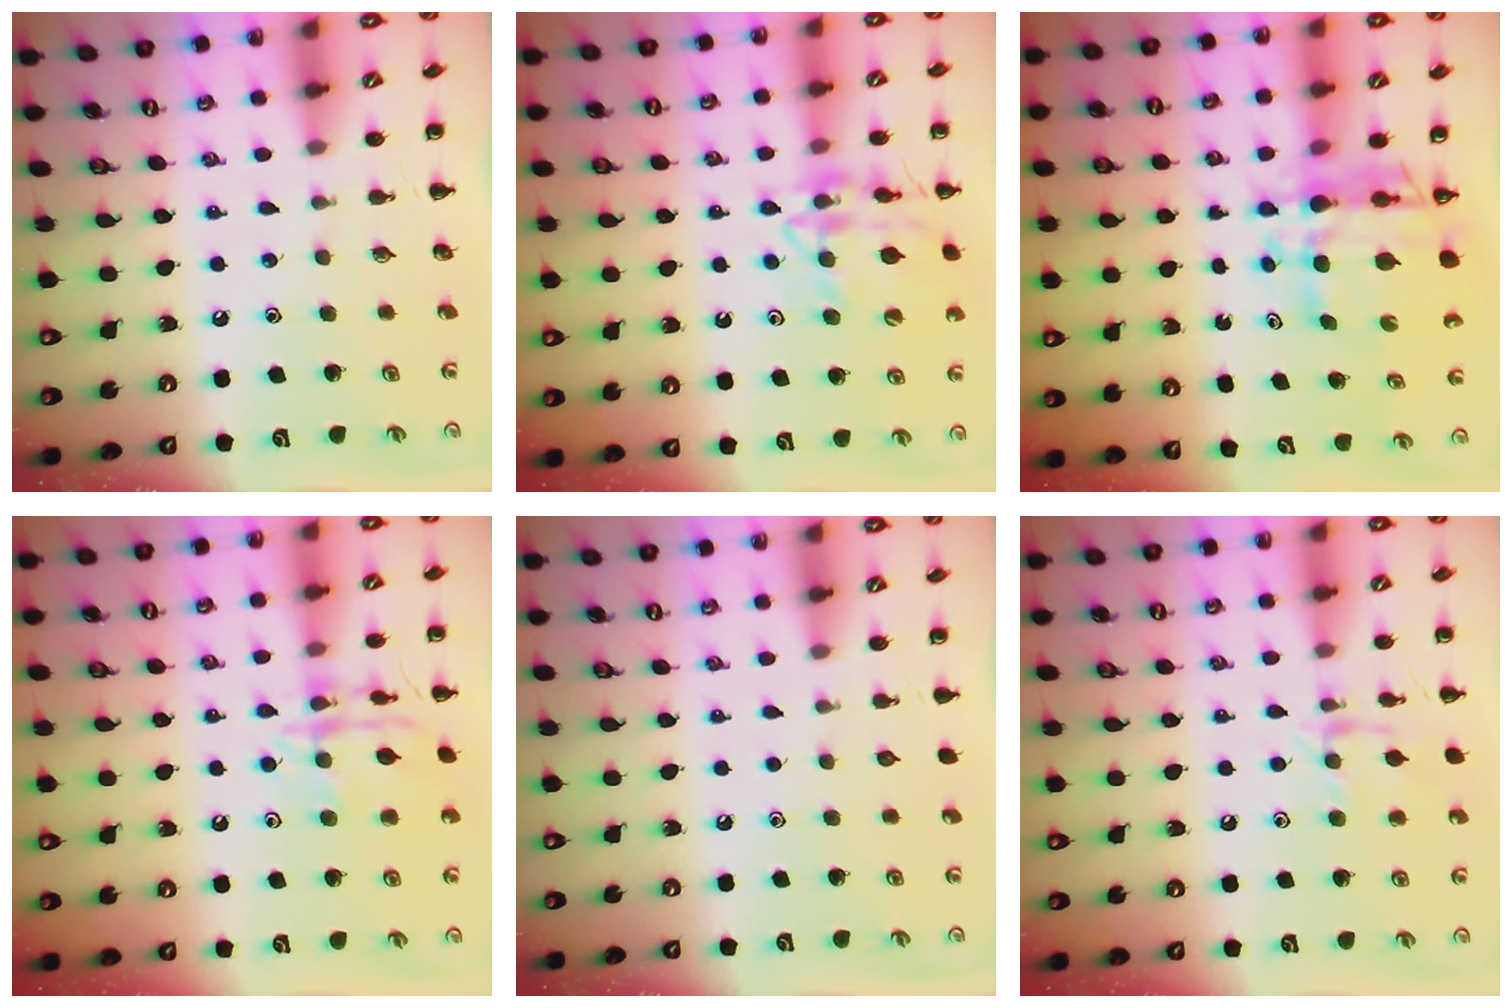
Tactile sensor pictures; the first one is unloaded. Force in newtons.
{"total": 14.5, "press": 14.4, "slide": 1.2}
{"total": 9.1, "press": 8.5, "slide": 3.2}
{"total": 13.0, "press": 13.0, "slide": 0.7}
{"total": 0.0}
{"total": 8.9, "press": 8.9, "slide": 0.7}